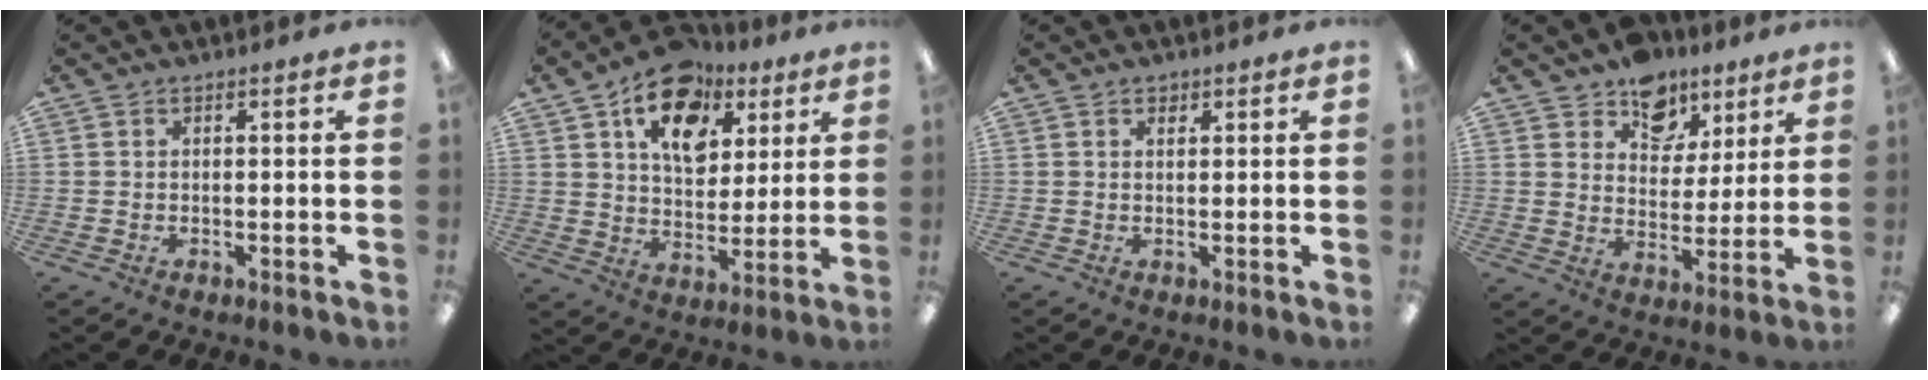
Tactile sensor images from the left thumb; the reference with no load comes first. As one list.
[{"total": 15.2, "force": [9.0, 9.5, 7.7], "torque": [-0.118, -0.039, 0.162]}, {"total": 1.2, "force": [0.8, 0.7, 0.5], "torque": [-0.002, -0.002, 0.014]}, {"total": 10.4, "force": [7.6, 6.8, 1.9], "torque": [-0.034, -0.055, 0.143]}]